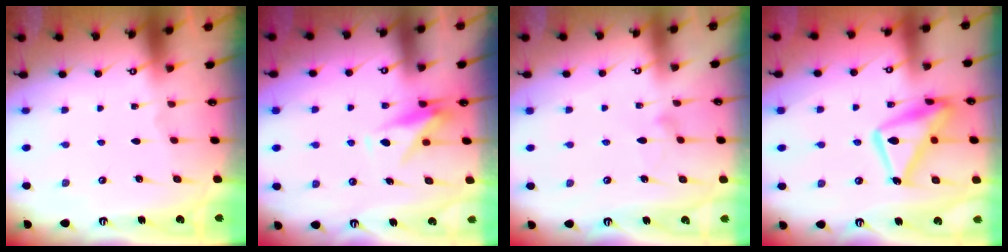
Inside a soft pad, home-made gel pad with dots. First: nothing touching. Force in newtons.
{"total": 9.0, "press": 9.0, "slide": 0.7}
{"total": 9.3, "press": 9.3, "slide": 0.4}
{"total": 15.7, "press": 15.7, "slide": 1.3}